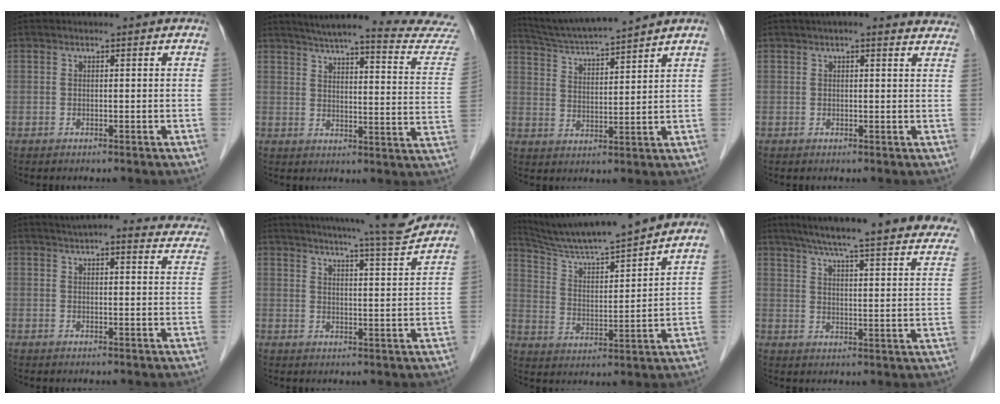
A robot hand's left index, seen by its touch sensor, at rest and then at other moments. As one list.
[{"total": 23.0, "force": [21.9, 0.1, 7.2], "torque": [-0.097, -0.090, 0.256]}, {"total": 10.3, "force": [9.5, -1.1, 3.7], "torque": [-0.072, 0.013, 0.170]}, {"total": 8.9, "force": [8.0, 2.0, 3.4], "torque": [-0.026, 0.019, 0.075]}, {"total": 15.2, "force": [14.5, 2.7, 3.6], "torque": [-0.022, -0.011, 0.153]}, {"total": 13.3, "force": [12.4, -0.8, 4.7], "torque": [-0.077, -0.026, 0.163]}, {"total": 14.6, "force": [13.6, -0.9, 5.3], "torque": [-0.109, 0.004, 0.231]}, {"total": 31.1, "force": [26.9, 3.3, 15.3], "torque": [-0.205, -0.039, 0.323]}]